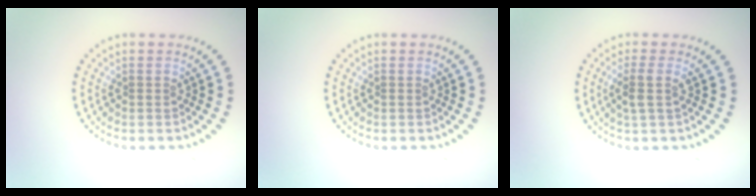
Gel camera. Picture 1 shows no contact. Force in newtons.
{"total": 0.0}
{"total": 1.9, "press": 1.6, "slide": 0.9}